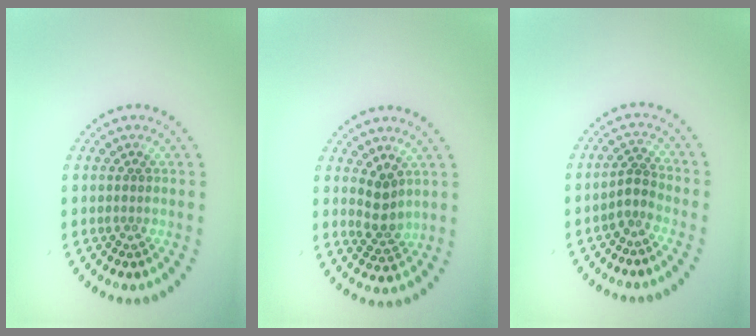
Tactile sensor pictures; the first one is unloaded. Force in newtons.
{"total": 2.2, "press": 2.0, "slide": 1.0}
{"total": 1.7, "press": 1.1, "slide": 1.3}